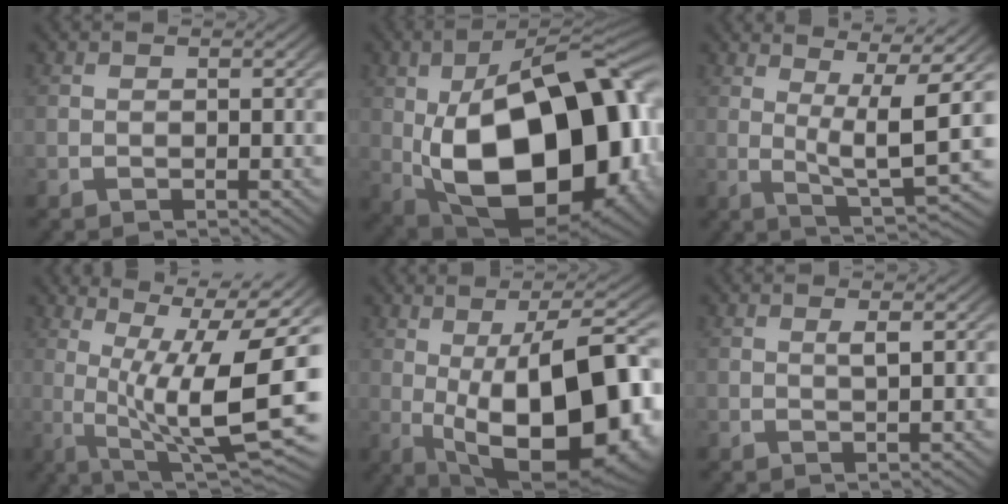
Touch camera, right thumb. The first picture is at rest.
{"total": 25.7, "force": [-3.1, 15.4, 20.3], "torque": [-0.360, -0.087, 0.002]}
{"total": 8.6, "force": [1.7, 3.5, 7.7], "torque": [-0.129, -0.021, 0.035]}
{"total": 16.4, "force": [1.5, 8.5, 13.9], "torque": [-0.211, -0.032, 0.035]}
{"total": 19.3, "force": [-2.2, 10.8, 15.9], "torque": [-0.264, -0.055, 0.009]}
{"total": 1.1, "force": [0.6, 0.1, 0.9], "torque": [-0.019, 0.001, 0.013]}